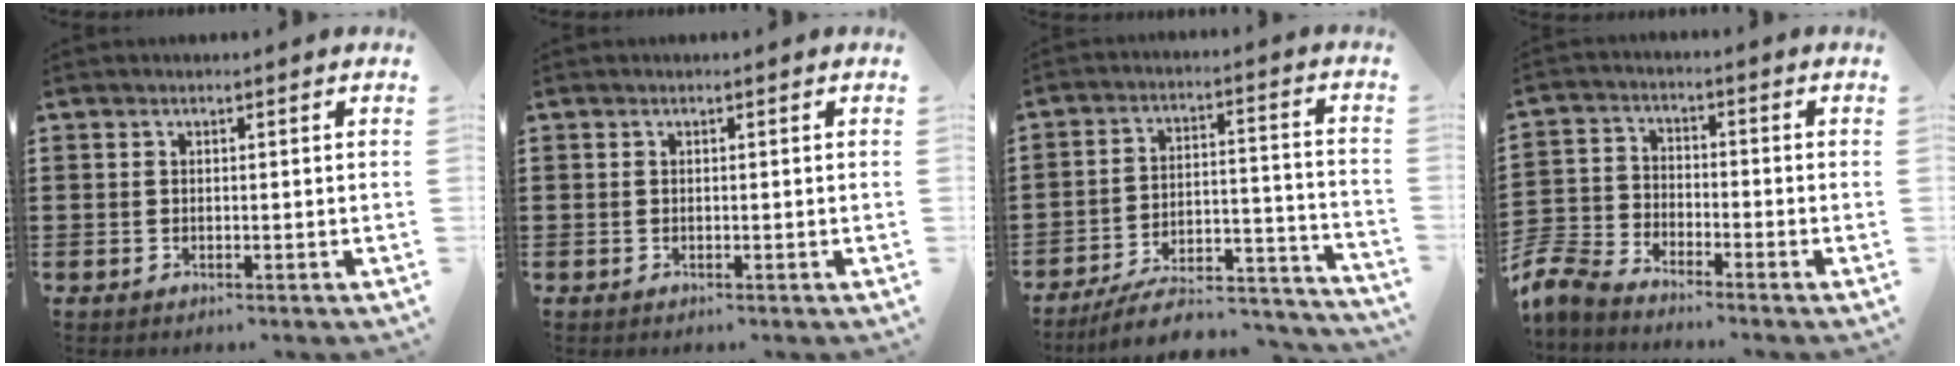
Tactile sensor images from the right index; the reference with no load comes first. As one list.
[{"total": 0.0}, {"total": 7.6, "force": [-6.7, 1.7, 3.2], "torque": [-0.047, 0.013, -0.127]}, {"total": 6.1, "force": [-5.9, 1.1, 1.2], "torque": [-0.051, 0.000, -0.123]}]